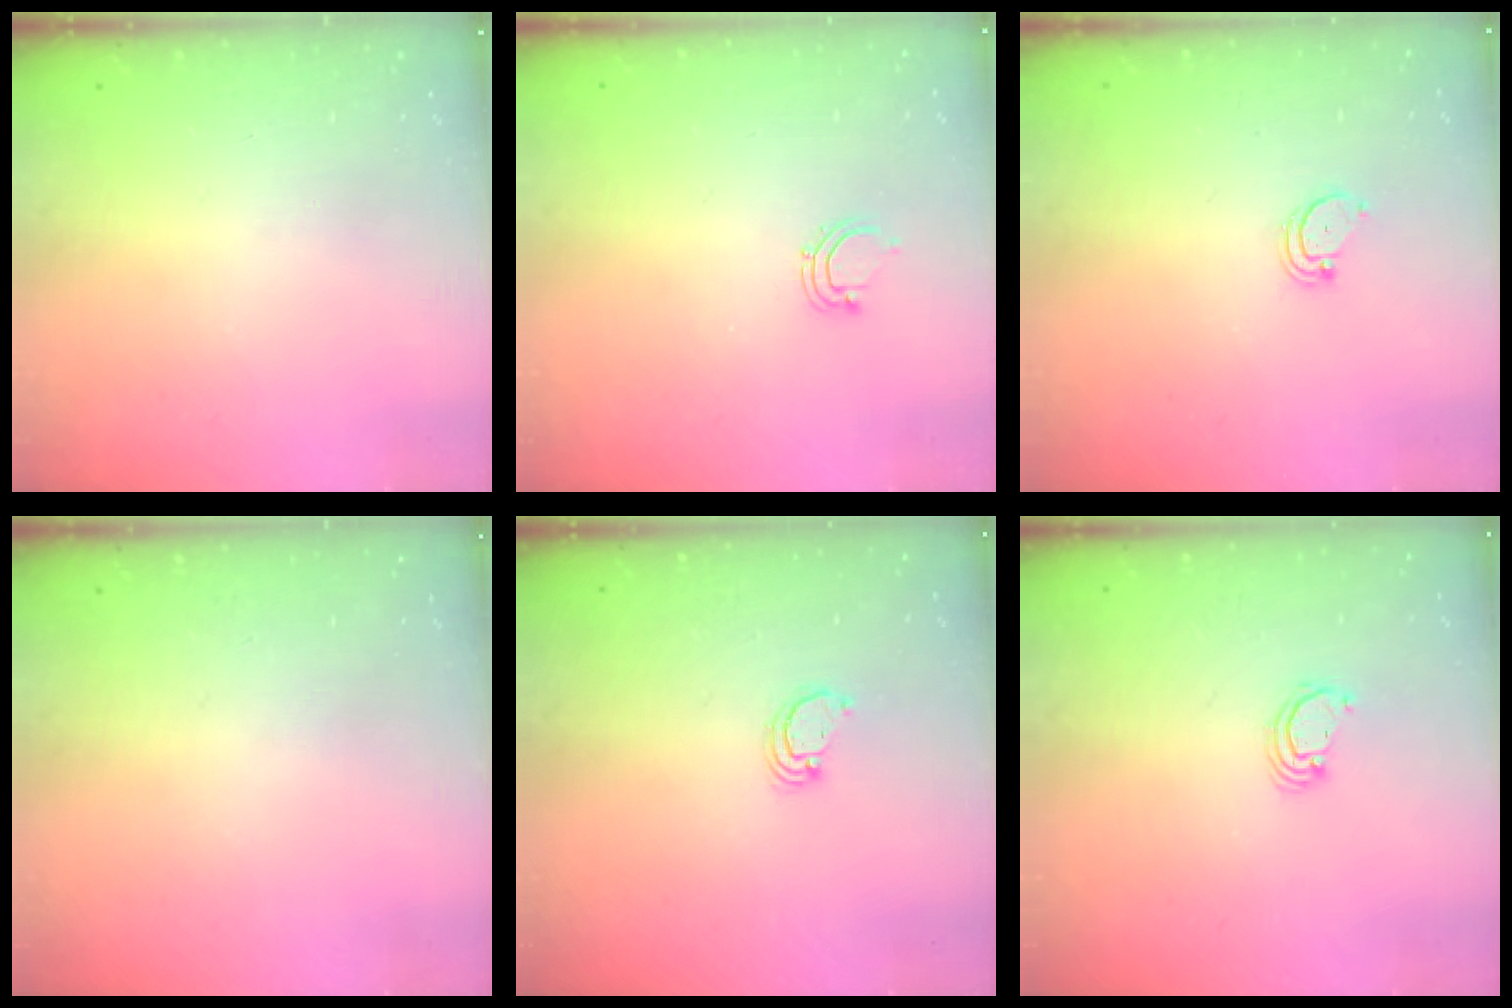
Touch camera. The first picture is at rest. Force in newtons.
{"total": 3.9, "press": 3.8, "slide": 0.7}
{"total": 1.9, "press": 1.9, "slide": 0.2}
{"total": 0.0}
{"total": 2.6, "press": 2.6, "slide": 0.2}
{"total": 2.6, "press": 2.6, "slide": 0.2}